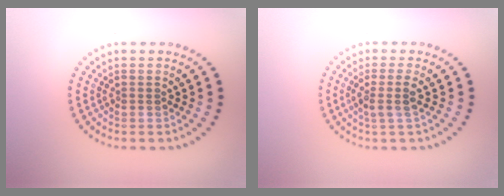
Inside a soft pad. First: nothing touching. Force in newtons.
{"total": 2.0, "press": 1.6, "slide": 1.2}